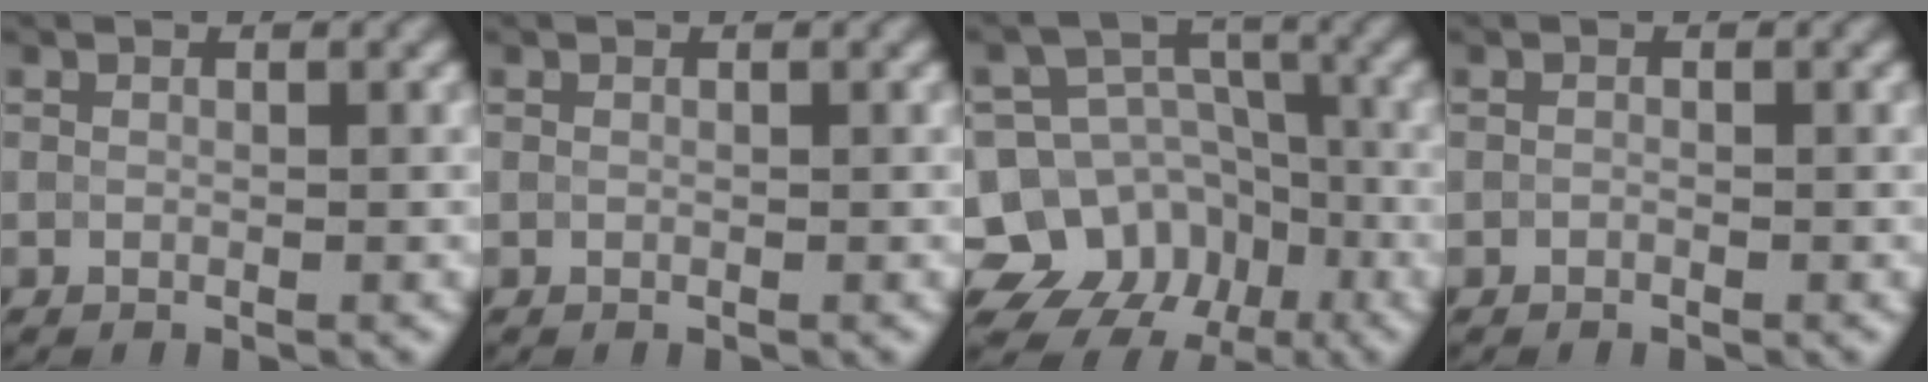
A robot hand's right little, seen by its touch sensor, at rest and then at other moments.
{"total": 0.0}
{"total": 13.8, "force": [-7.3, 11.2, 3.6], "torque": [-0.060, -0.017, -0.125]}
{"total": 0.0}